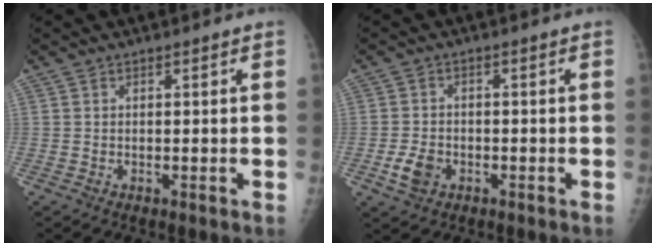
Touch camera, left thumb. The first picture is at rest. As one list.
[{"total": 4.5, "force": [-1.7, 3.2, 2.5], "torque": [-0.044, 0.006, -0.030]}]